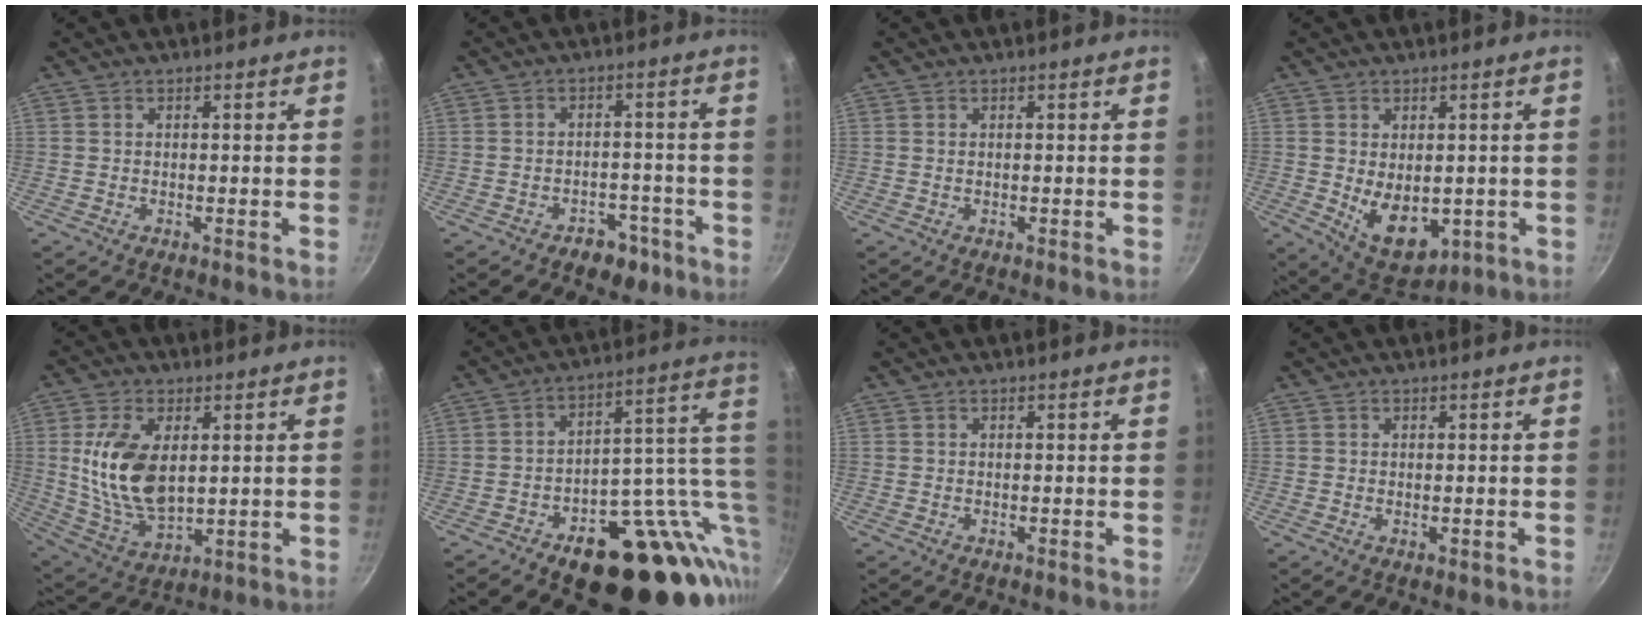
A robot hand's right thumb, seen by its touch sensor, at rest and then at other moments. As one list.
[{"total": 5.4, "force": [-3.4, 3.5, 2.2], "torque": [-0.005, 0.031, -0.033]}, {"total": 0.0}, {"total": 10.4, "force": [-1.2, 6.6, 7.9], "torque": [-0.098, -0.018, 0.007]}, {"total": 15.0, "force": [2.5, 8.5, 12.1], "torque": [-0.220, -0.020, 0.058]}, {"total": 26.5, "force": [-7.3, 14.6, 20.9], "torque": [-0.210, 0.034, -0.089]}, {"total": 0.0}, {"total": 0.9, "force": [-0.1, 0.3, 0.8], "torque": [-0.012, -0.003, -0.002]}]